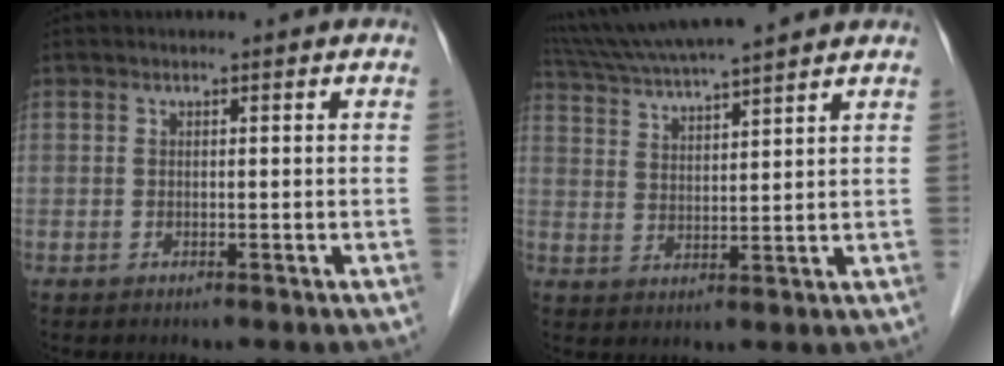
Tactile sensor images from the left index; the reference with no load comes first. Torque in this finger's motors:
{"motor_torque": [0.16, -0.34, 0.37, 0.17]}